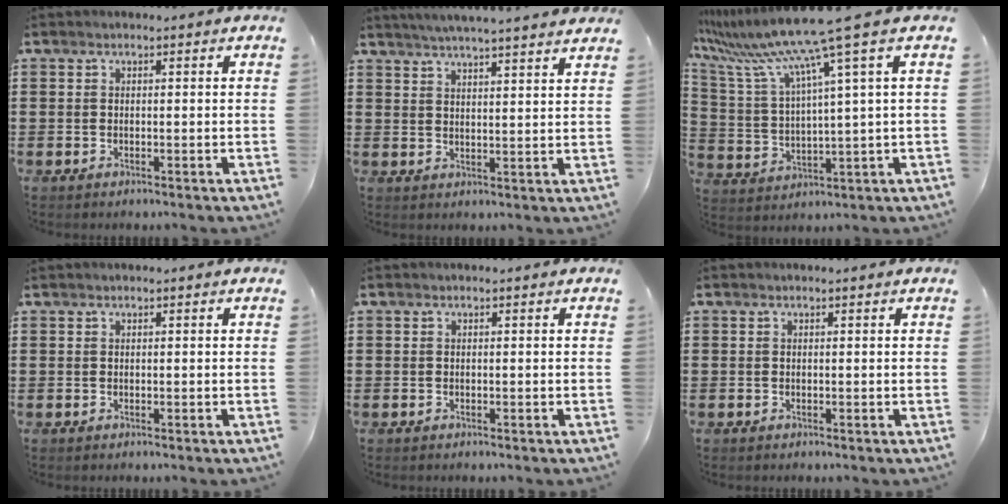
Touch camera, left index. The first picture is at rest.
{"total": 4.1, "force": [3.9, -0.8, 1.0], "torque": [-0.032, -0.018, 0.068]}
{"total": 11.2, "force": [7.5, -0.9, 8.3], "torque": [-0.197, -0.041, 0.113]}
{"total": 0.0}
{"total": 0.0}
{"total": 0.0}